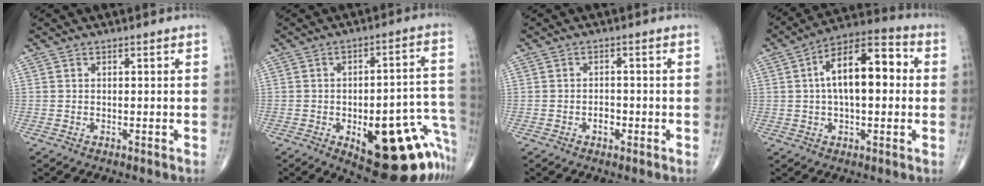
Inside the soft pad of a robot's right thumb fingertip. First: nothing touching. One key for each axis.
{"total": 23.8, "fx": -9.9, "fy": 9.3, "fz": 19.5, "tx": -0.158, "ty": 0.064, "tz": -0.112}
{"total": 2.0, "fx": -0.9, "fy": 1.3, "fz": 1.3, "tx": -0.013, "ty": 0.006, "tz": -0.017}
{"total": 15.2, "fx": 1.9, "fy": 7.3, "fz": 13.2, "tx": -0.202, "ty": 0.035, "tz": 0.021}